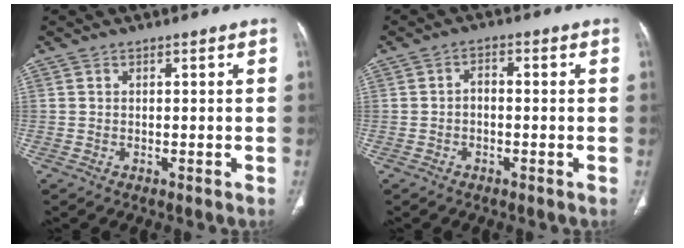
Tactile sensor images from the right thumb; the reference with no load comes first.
{"total": 2.1, "force": [-0.4, 1.3, 1.6], "torque": [-0.020, 0.013, -0.011]}